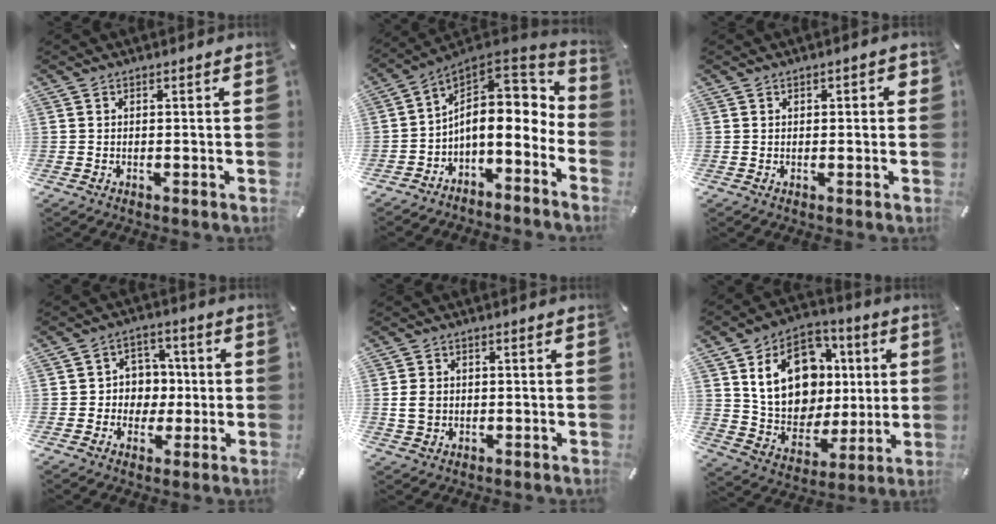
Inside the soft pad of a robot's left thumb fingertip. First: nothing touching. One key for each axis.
{"total": 11.7, "fx": 0.9, "fy": 7.8, "fz": 8.8, "tx": -0.134, "ty": -0.040, "tz": 0.013}
{"total": 1.0, "fx": 0.0, "fy": 0.8, "fz": 0.6, "tx": -0.011, "ty": 0.007, "tz": -0.004}
{"total": 6.7, "fx": -0.6, "fy": 6.6, "fz": 1.1, "tx": -0.016, "ty": 0.008, "tz": -0.012}
{"total": 4.0, "fx": -0.1, "fy": 3.4, "fz": 2.1, "tx": -0.046, "ty": 0.005, "tz": -0.003}
{"total": 19.0, "fx": 4.4, "fy": 15.2, "fz": 10.6, "tx": -0.184, "ty": 0.001, "tz": 0.092}